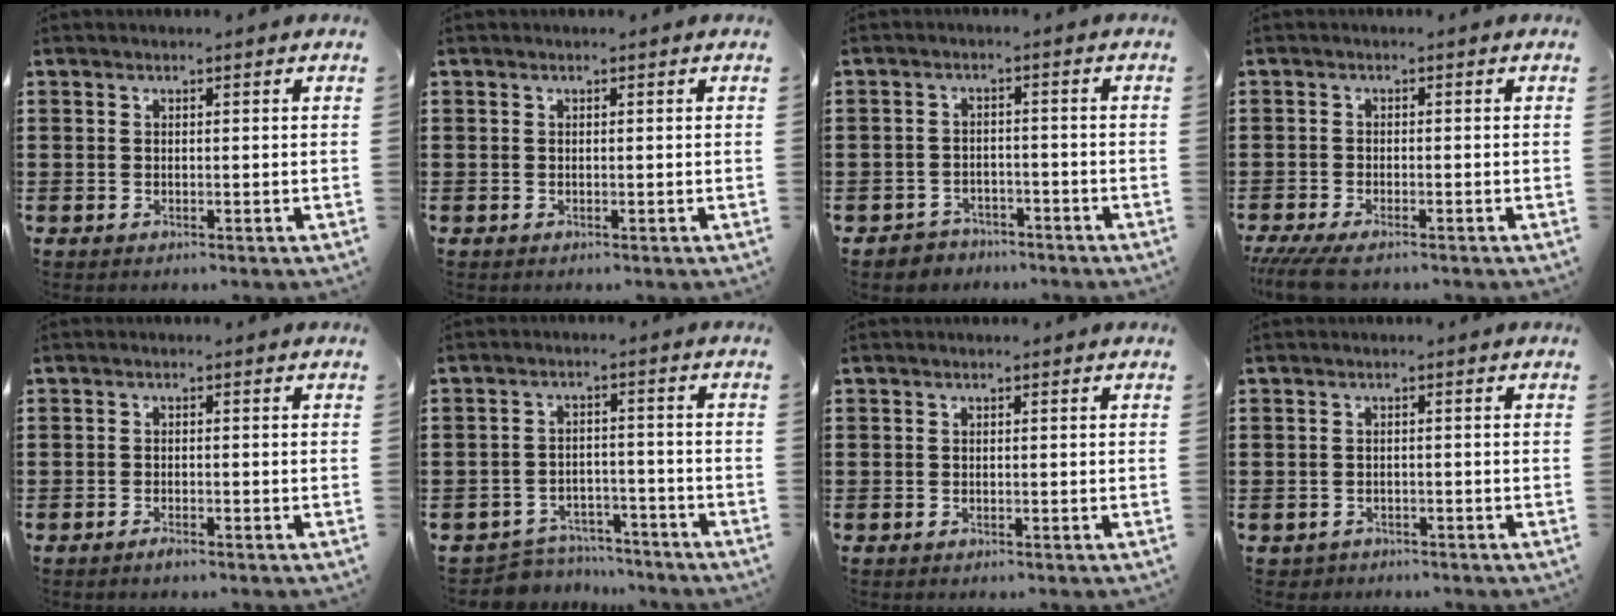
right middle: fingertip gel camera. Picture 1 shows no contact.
{"total": 0.0}
{"total": 2.5, "force": [-2.4, 0.8, -0.2], "torque": [-0.005, 0.002, -0.054]}
{"total": 3.0, "force": [-2.5, 0.3, 1.7], "torque": [-0.049, -0.015, -0.053]}
{"total": 1.1, "force": [-0.9, 0.2, 0.6], "torque": [-0.014, -0.006, -0.015]}
{"total": 4.9, "force": [-4.9, 0.8, -0.1], "torque": [-0.002, 0.012, -0.101]}
{"total": 0.0}
{"total": 1.0, "force": [-0.9, 0.4, 0.0], "torque": [-0.004, 0.001, -0.022]}